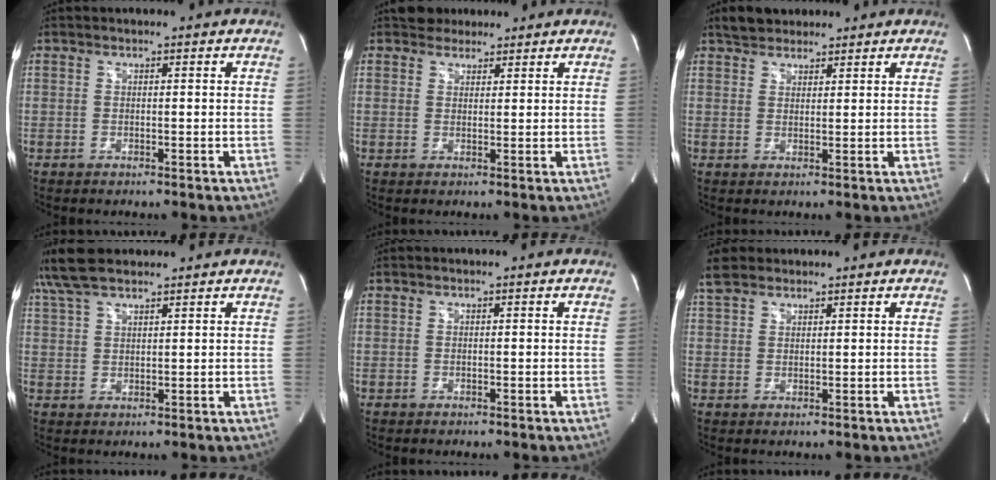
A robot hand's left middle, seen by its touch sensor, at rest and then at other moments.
{"total": 2.9, "force": [2.4, 1.6, 0.0], "torque": [0.003, 0.011, 0.036]}
{"total": 4.3, "force": [3.6, 2.1, 1.3], "torque": [-0.025, 0.018, 0.063]}
{"total": 7.9, "force": [6.6, 1.9, 4.0], "torque": [-0.084, 0.030, 0.127]}
{"total": 0.0}
{"total": 4.3, "force": [3.5, 2.0, 1.5], "torque": [-0.043, 0.019, 0.073]}